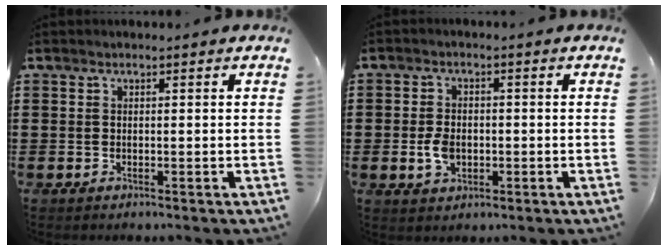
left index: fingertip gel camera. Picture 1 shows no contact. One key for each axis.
{"total": 3.9, "fx": -0.7, "fy": 2.7, "fz": 2.8, "tx": -0.069, "ty": -0.001, "tz": -0.017}